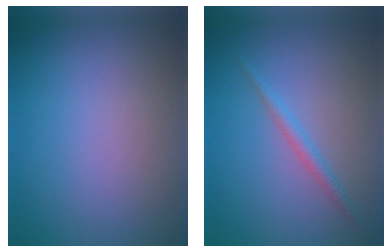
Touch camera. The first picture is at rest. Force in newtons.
{"total": 1.3, "press": 1.3, "slide": 0.0}